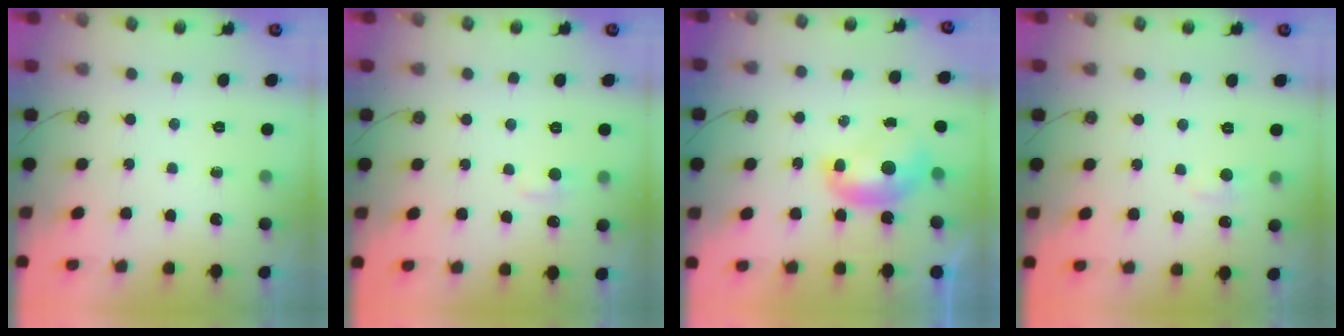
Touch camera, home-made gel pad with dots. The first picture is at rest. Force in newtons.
{"total": 1.8, "press": 1.7, "slide": 0.6}
{"total": 1.6, "press": 1.5, "slide": 0.1}
{"total": 1.8, "press": 1.7, "slide": 0.6}